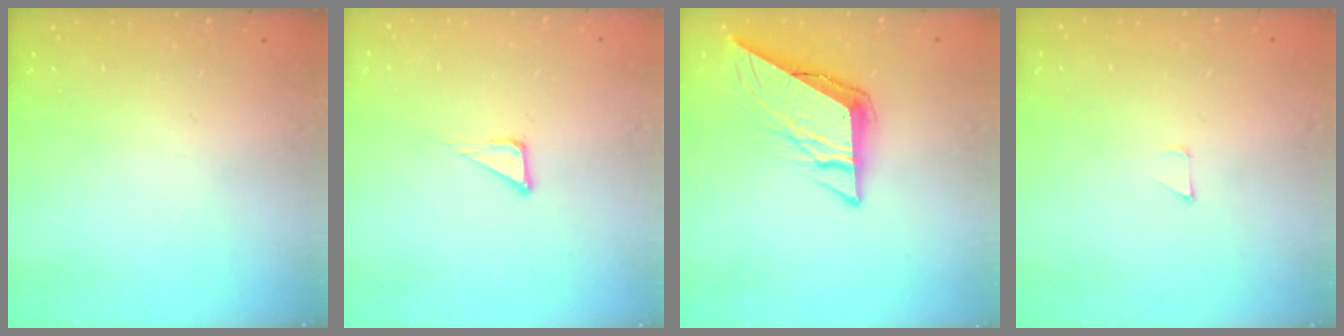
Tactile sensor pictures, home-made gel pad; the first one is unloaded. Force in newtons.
{"total": 3.6, "press": 3.6, "slide": 0.3}
{"total": 9.8, "press": 9.8, "slide": 0.6}
{"total": 2.7, "press": 2.7, "slide": 0.2}